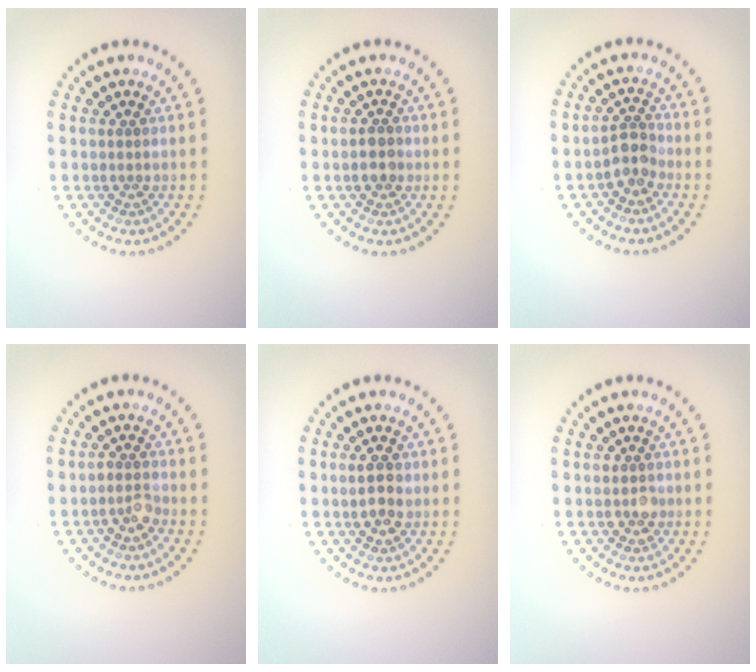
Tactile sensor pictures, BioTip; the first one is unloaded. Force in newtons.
{"total": 1.7, "press": 1.6, "slide": 0.6}
{"total": 2.3, "press": 1.8, "slide": 1.4}
{"total": 1.5, "press": 1.3, "slide": 0.8}
{"total": 2.3, "press": 2.3, "slide": 0.0}
{"total": 1.3, "press": 1.2, "slide": 0.5}